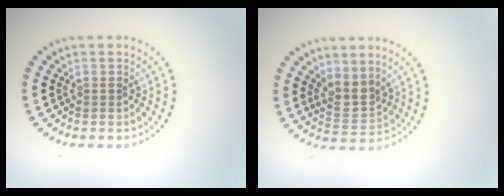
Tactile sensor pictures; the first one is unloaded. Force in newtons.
{"total": 2.6, "press": 2.0, "slide": 1.7}